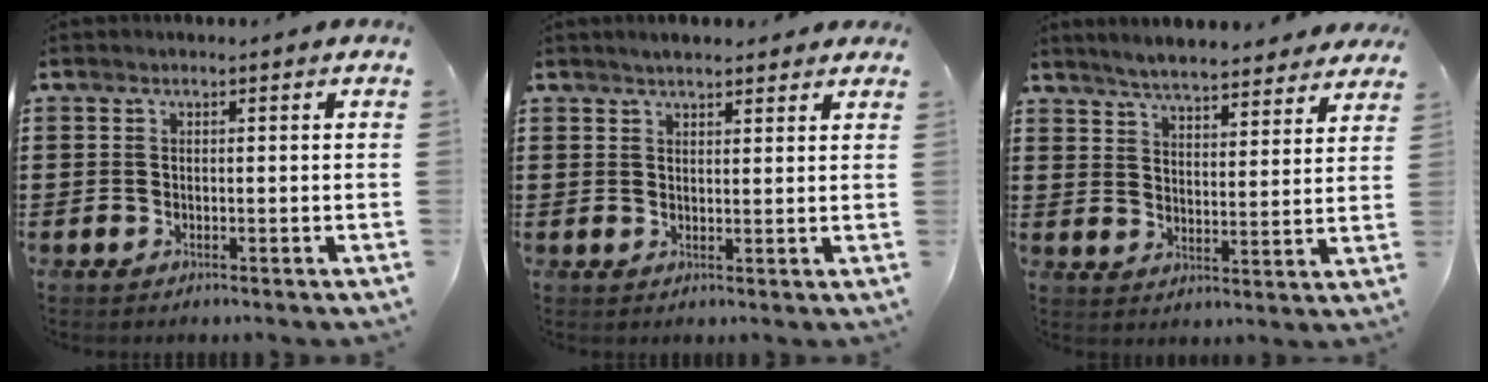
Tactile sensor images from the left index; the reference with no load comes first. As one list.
[{"total": 2.7, "force": [2.5, 0.6, 0.9], "torque": [-0.022, 0.002, 0.045]}, {"total": 5.3, "force": [5.2, 0.2, 1.0], "torque": [-0.043, -0.027, 0.091]}]